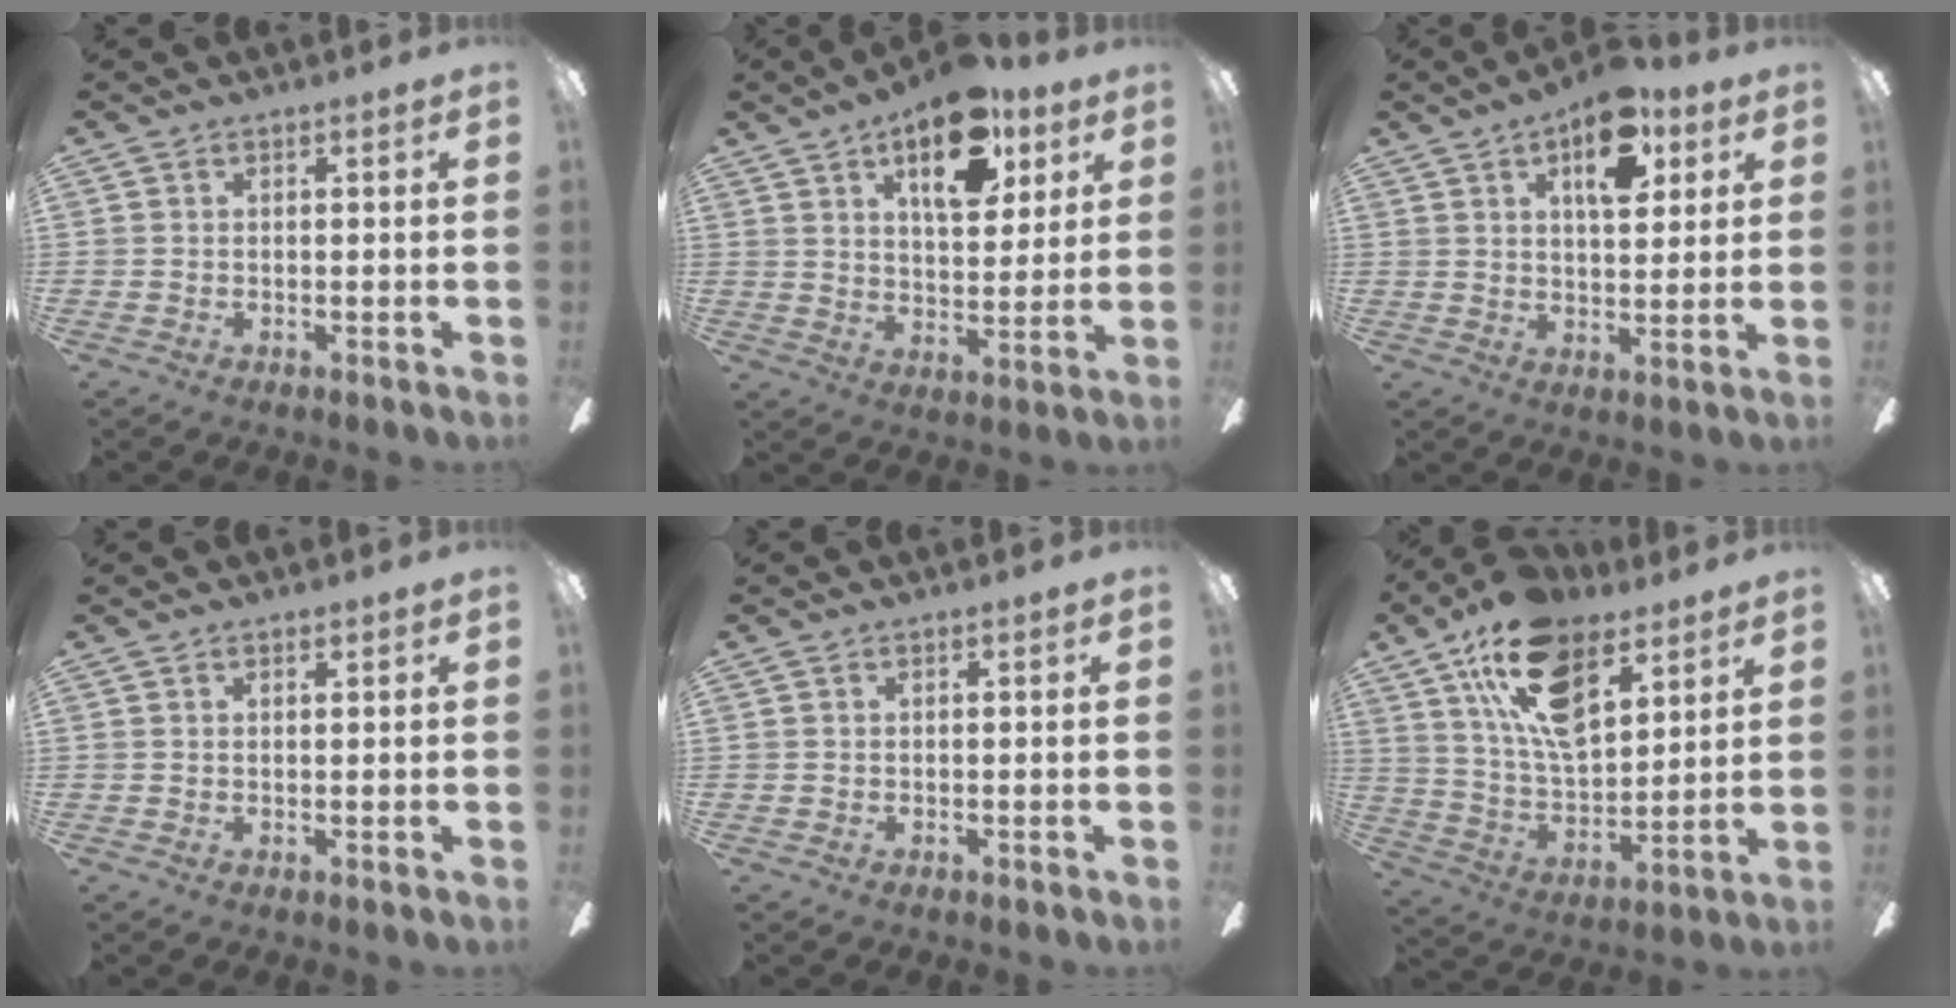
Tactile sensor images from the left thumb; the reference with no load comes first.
{"total": 16.8, "force": [9.2, 8.2, 11.4], "torque": [-0.154, -0.030, 0.150]}
{"total": 13.0, "force": [6.5, 6.5, 9.2], "torque": [-0.122, -0.018, 0.107]}
{"total": 0.7, "force": [0.6, 0.3, 0.3], "torque": [0.001, -0.002, 0.009]}
{"total": 0.0}
{"total": 19.7, "force": [11.1, 10.4, 12.5], "torque": [-0.235, -0.039, 0.203]}